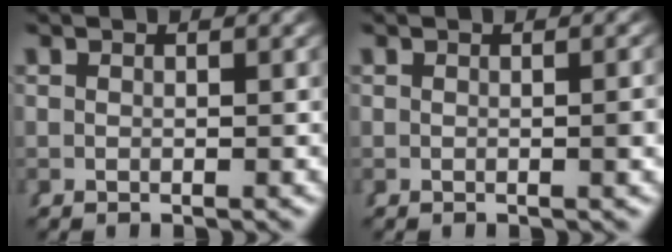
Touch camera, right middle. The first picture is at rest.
{"total": 1.0, "force": [-0.2, -0.1, 0.9], "torque": [-0.012, 0.005, -0.005]}